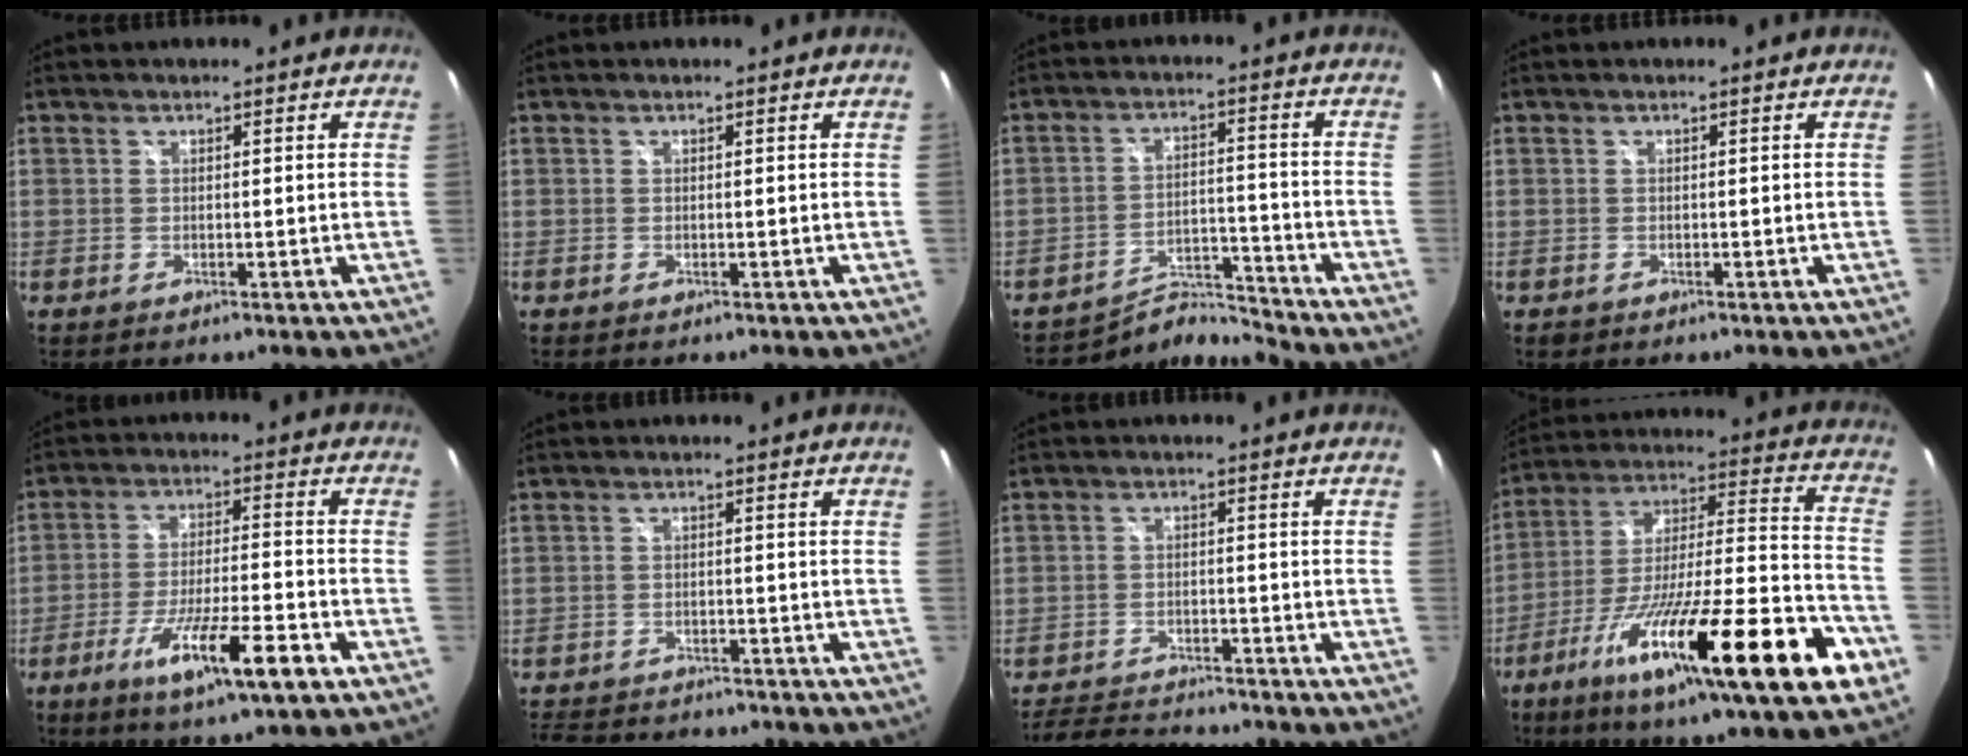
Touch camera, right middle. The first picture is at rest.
{"total": 0.0}
{"total": 6.2, "force": [-6.2, -0.3, -0.8], "torque": [0.003, 0.025, -0.110]}
{"total": 0.7, "force": [-0.4, 0.6, 0.2], "torque": [-0.005, -0.003, -0.007]}
{"total": 13.0, "force": [-6.8, 1.5, 10.9], "torque": [-0.207, -0.026, -0.114]}
{"total": 11.8, "force": [-10.2, 4.3, 4.2], "torque": [-0.110, -0.006, -0.154]}
{"total": 9.3, "force": [-8.7, 1.8, 2.9], "torque": [-0.081, 0.004, -0.138]}
{"total": 30.1, "force": [-14.6, 4.1, 26.0], "torque": [-0.418, -0.051, -0.241]}